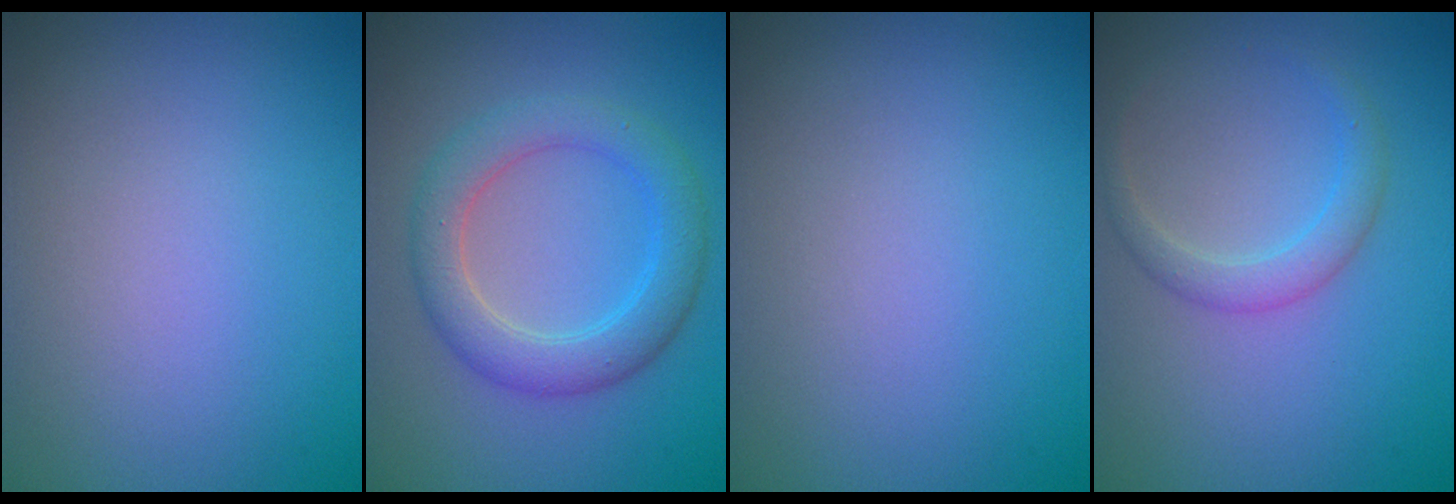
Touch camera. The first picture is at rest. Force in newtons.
{"total": 4.3, "press": 4.3, "slide": 0.2}
{"total": 0.0}
{"total": 2.0, "press": 2.0, "slide": 0.2}